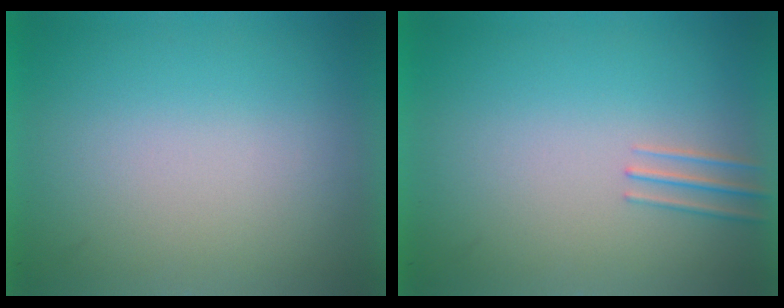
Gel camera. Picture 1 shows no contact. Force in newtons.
{"total": 1.1}